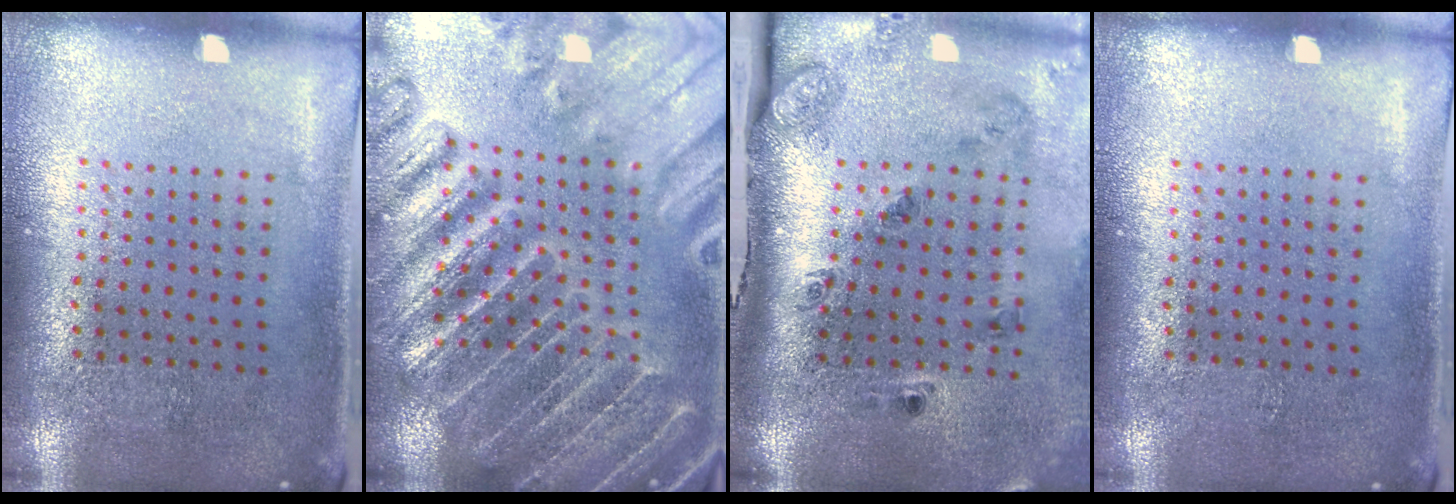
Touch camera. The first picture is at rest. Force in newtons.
{"total": 4.5, "press": 4.1, "slide": 1.9}
{"total": 2.4, "press": 1.7, "slide": 1.8}
{"total": 0.0}